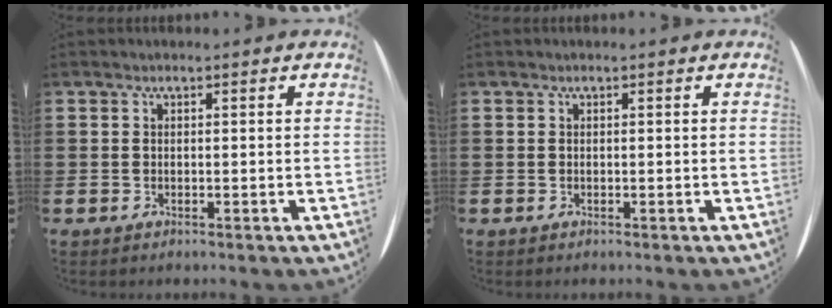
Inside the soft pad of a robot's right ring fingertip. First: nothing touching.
{"total": 0.0}